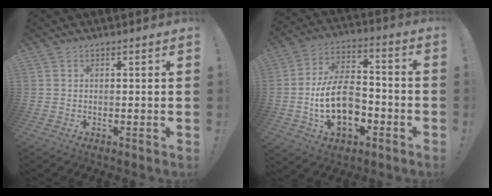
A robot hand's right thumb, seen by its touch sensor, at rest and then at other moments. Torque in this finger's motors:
{"motor_torque": [1.34, 1.39, 0.29, -0.04, 0.12]}